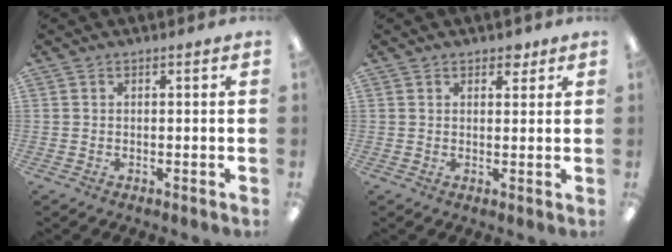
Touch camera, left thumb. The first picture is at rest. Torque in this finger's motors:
{"motor_torque": [0.12, 0.22, -0.55, 0.15, -0.01]}